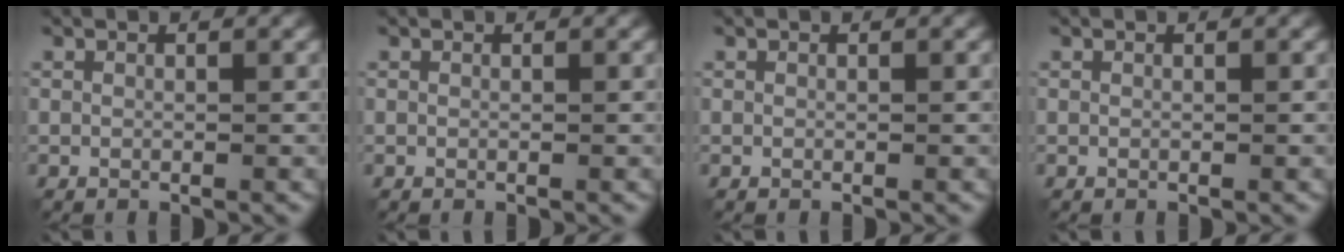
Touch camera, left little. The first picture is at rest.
{"total": 0.0}
{"total": 0.0}
{"total": 0.0}